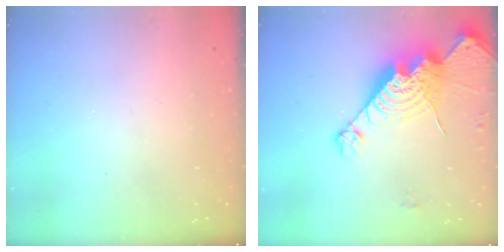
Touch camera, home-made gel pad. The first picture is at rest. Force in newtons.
{"total": 19.8, "press": 19.7, "slide": 1.8}